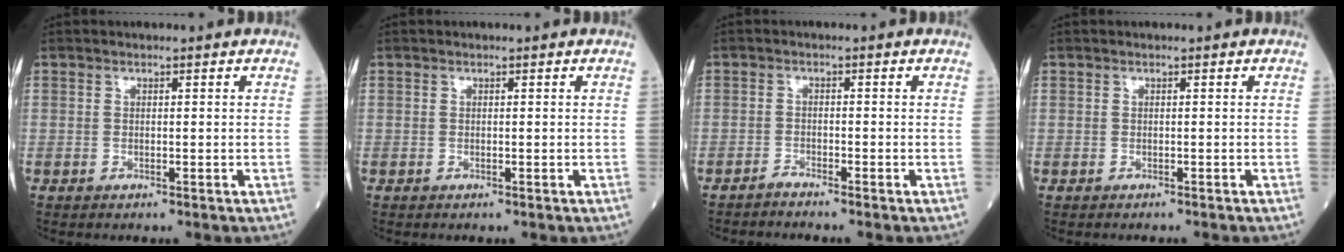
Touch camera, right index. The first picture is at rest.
{"total": 0.0}
{"total": 1.3, "force": [-1.2, -0.3, 0.0], "torque": [-0.001, -0.005, -0.021]}
{"total": 0.9, "force": [-0.8, 0.4, 0.1], "torque": [-0.001, 0.003, -0.014]}